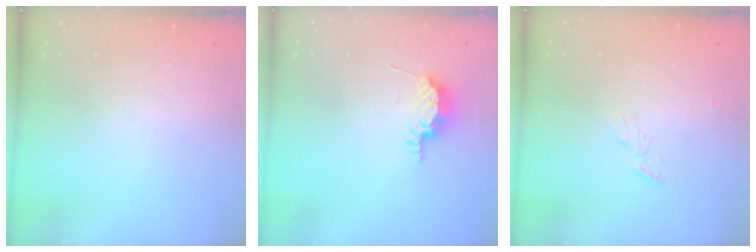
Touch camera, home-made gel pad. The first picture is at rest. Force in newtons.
{"total": 10.4, "press": 8.5, "slide": 6.0}
{"total": 3.3, "press": 3.3, "slide": 0.3}